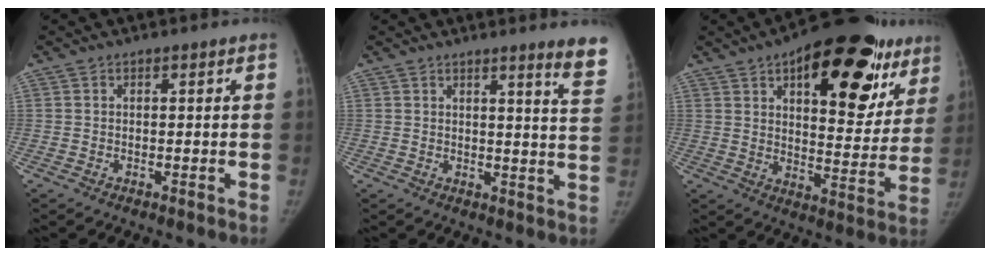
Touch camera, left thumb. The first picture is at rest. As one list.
[{"total": 7.6, "force": [6.1, -0.5, 4.5], "torque": [-0.044, -0.052, 0.053]}, {"total": 28.3, "force": [14.2, 12.7, 20.8], "torque": [-0.242, -0.020, 0.200]}]